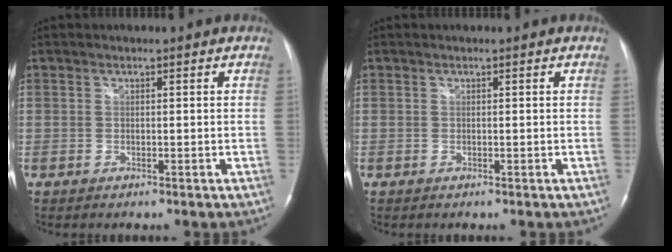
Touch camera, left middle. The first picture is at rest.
{"total": 0.0}